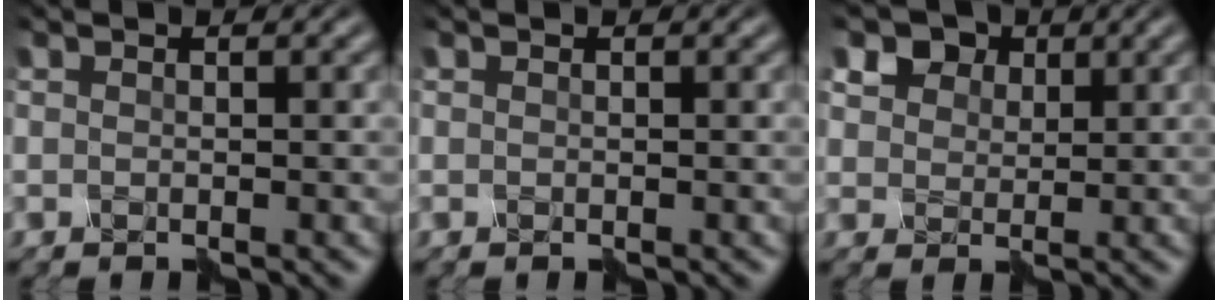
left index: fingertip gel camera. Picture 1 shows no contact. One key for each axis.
{"total": 0.0}
{"total": 5.6, "fx": 3.7, "fy": 3.7, "fz": 1.9, "tx": -0.056, "ty": 0.010, "tz": 0.064}